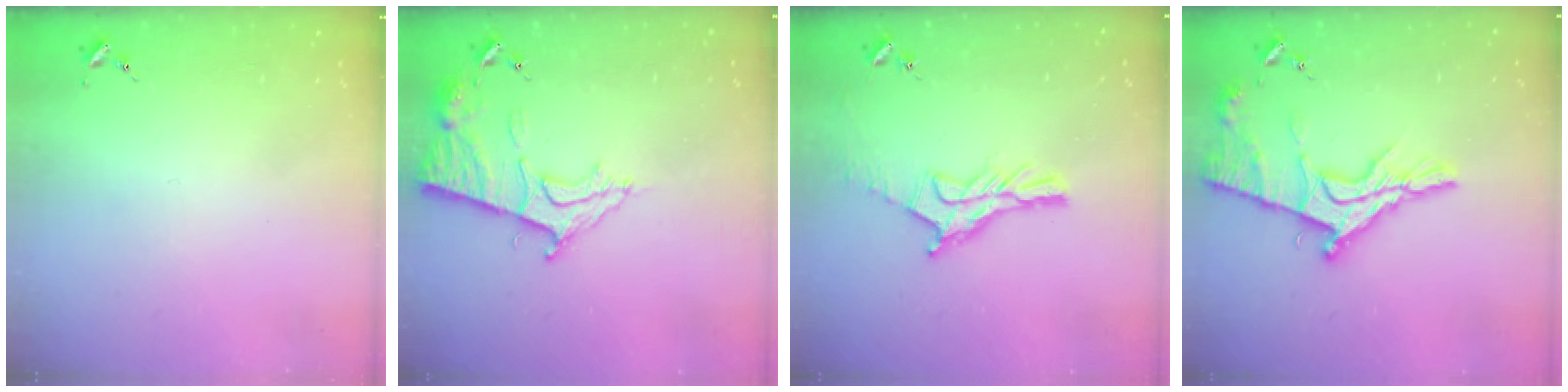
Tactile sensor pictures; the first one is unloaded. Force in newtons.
{"total": 11.9, "press": 11.8, "slide": 1.0}
{"total": 13.7, "press": 13.7, "slide": 1.0}
{"total": 17.0, "press": 16.9, "slide": 1.6}